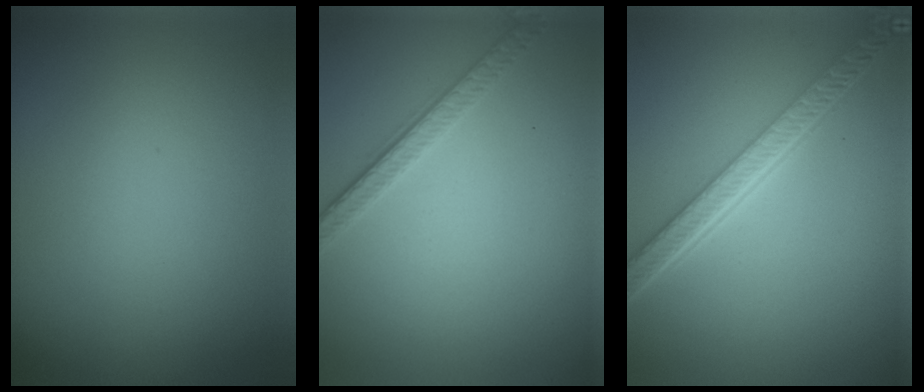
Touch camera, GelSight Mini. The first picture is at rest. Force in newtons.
{"total": 3.1, "press": 2.3, "slide": 2.1}
{"total": 5.6, "press": 4.3, "slide": 3.6}